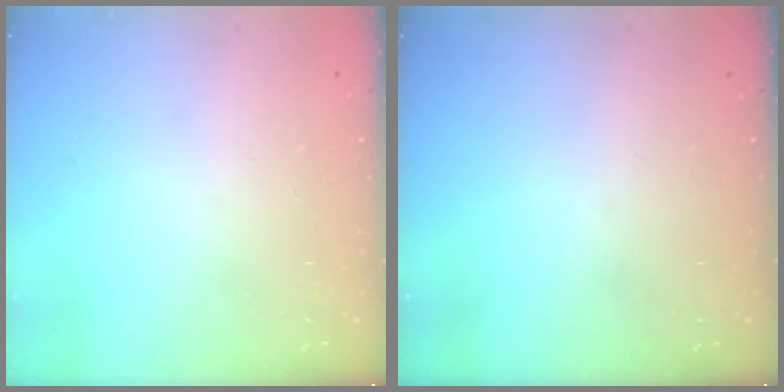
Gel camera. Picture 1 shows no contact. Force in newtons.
{"total": 0.0}